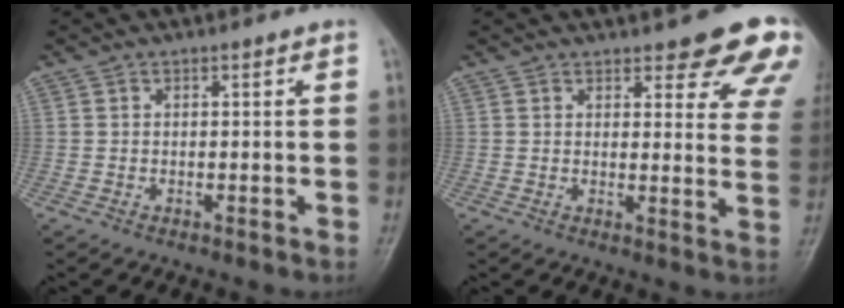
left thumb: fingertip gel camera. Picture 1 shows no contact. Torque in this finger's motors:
{"motor_torque": [1.16, -0.12, 1.48, -1.29, 0.07]}